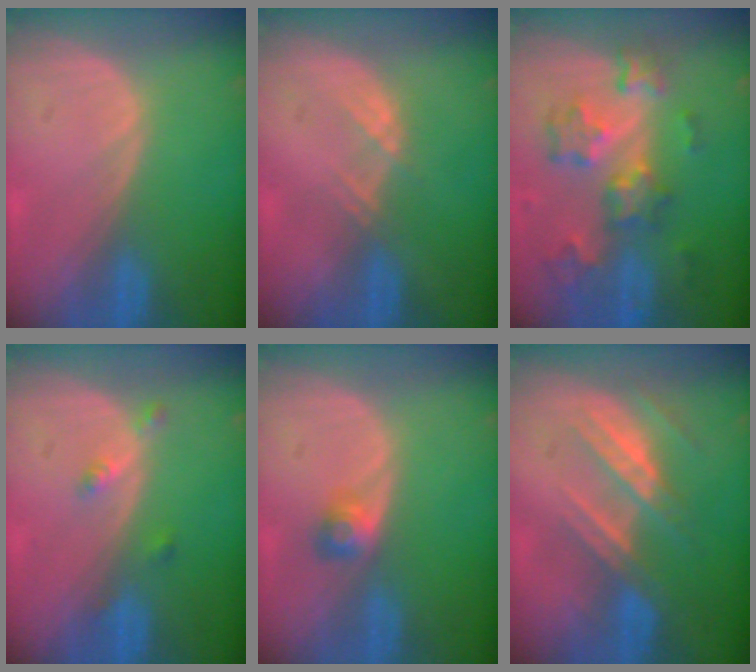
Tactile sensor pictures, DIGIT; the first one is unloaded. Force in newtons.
{"total": 1.9, "press": 1.8, "slide": 0.8}
{"total": 9.2, "press": 8.1, "slide": 4.4}
{"total": 2.4, "press": 2.0, "slide": 1.3}
{"total": 2.6, "press": 2.3, "slide": 1.1}
{"total": 7.2, "press": 6.6, "slide": 2.7}